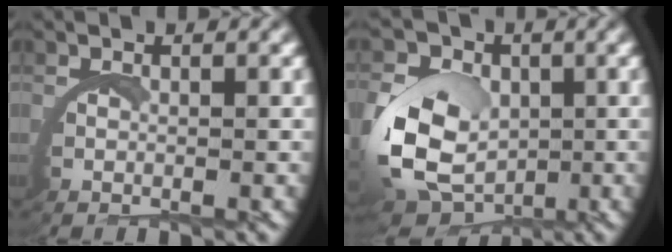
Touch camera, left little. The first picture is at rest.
{"total": 8.3, "force": [-0.5, 6.6, 5.0], "torque": [-0.142, -0.043, 0.006]}